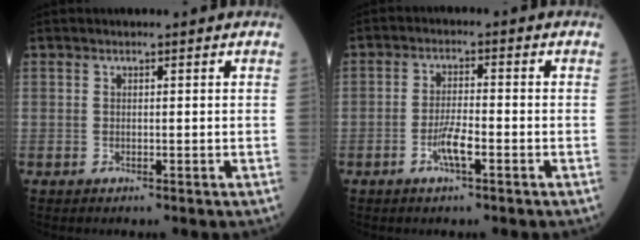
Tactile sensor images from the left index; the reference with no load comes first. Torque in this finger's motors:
{"motor_torque": [0.03, 0.12, 0.09, 0.03]}